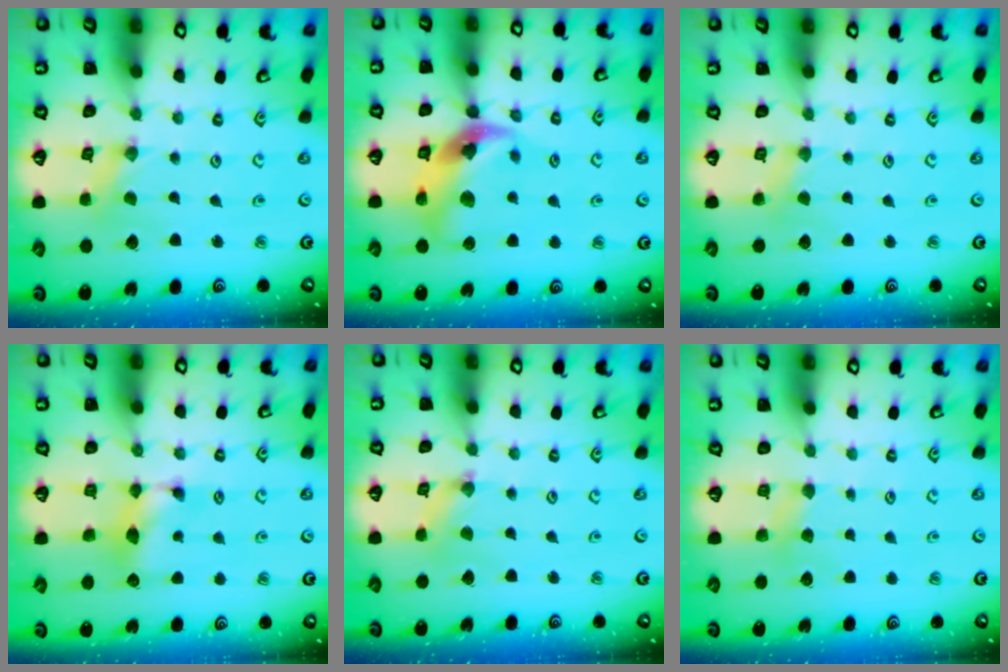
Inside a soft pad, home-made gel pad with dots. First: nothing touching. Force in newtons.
{"total": 12.9, "press": 12.7, "slide": 1.7}
{"total": 1.8, "press": 1.8, "slide": 0.3}
{"total": 7.8, "press": 7.8, "slide": 0.5}
{"total": 0.8, "press": 0.7, "slide": 0.3}
{"total": 2.6, "press": 2.6, "slide": 0.5}